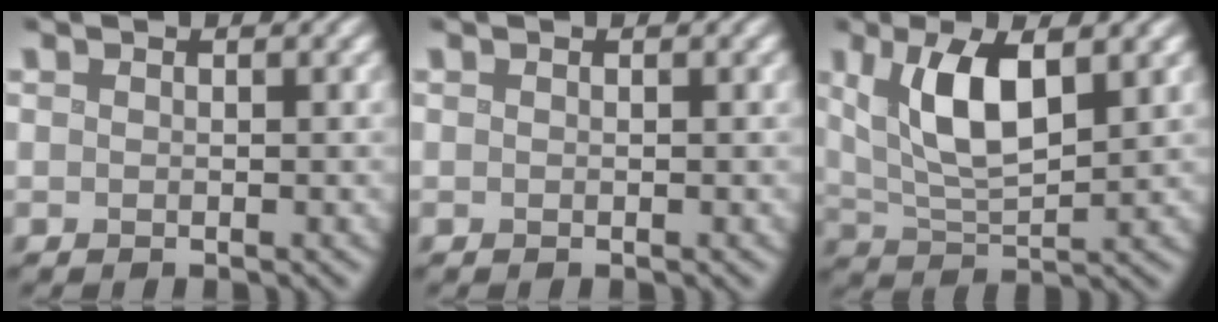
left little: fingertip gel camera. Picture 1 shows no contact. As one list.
[{"total": 0.0}, {"total": 6.4, "force": [2.2, 2.4, 5.5], "torque": [-0.109, 0.001, 0.045]}]